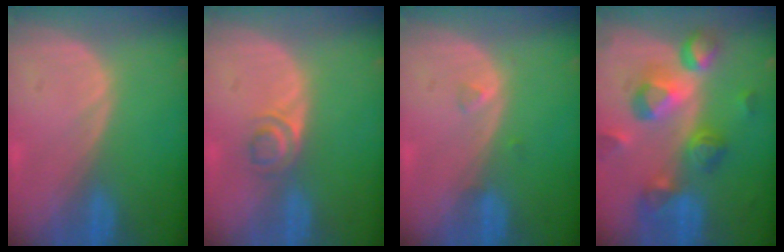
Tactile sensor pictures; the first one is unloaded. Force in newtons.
{"total": 2.8, "press": 2.7, "slide": 1.0}
{"total": 1.0, "press": 1.0, "slide": 0.2}
{"total": 10.3, "press": 9.3, "slide": 4.6}